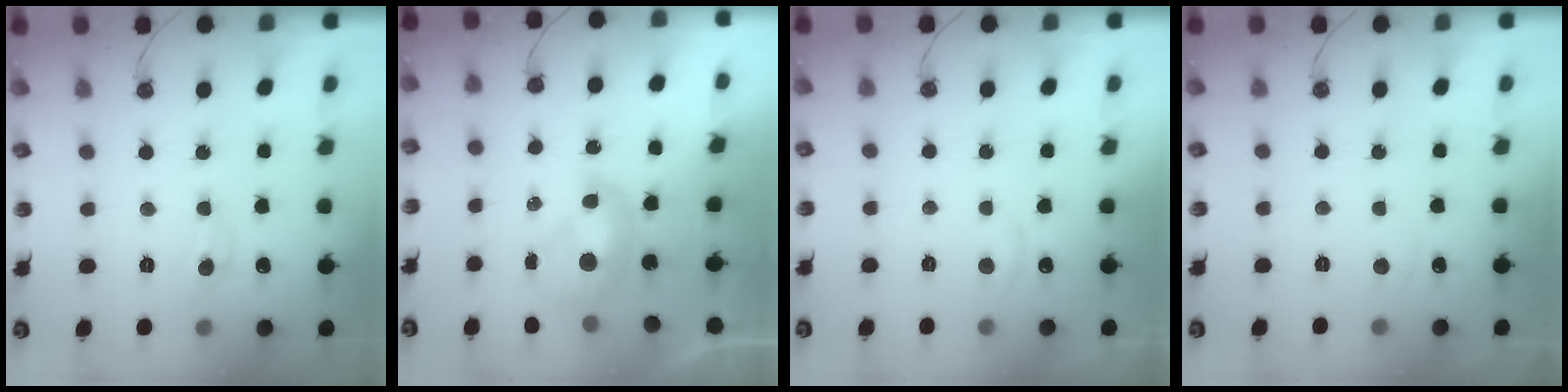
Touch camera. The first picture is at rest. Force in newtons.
{"total": 1.7, "press": 1.7, "slide": 0.2}
{"total": 1.4, "press": 1.1, "slide": 0.9}
{"total": 0.9, "press": 0.7, "slide": 0.6}